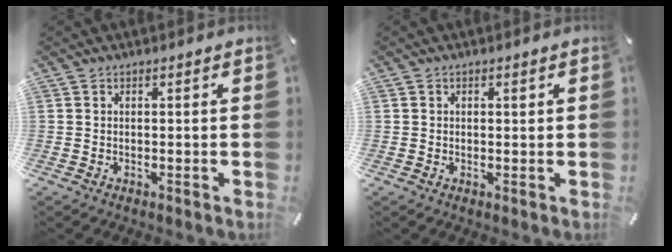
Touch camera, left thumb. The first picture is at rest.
{"total": 0.8, "force": [0.2, 0.7, 0.2], "torque": [-0.004, 0.005, 0.003]}